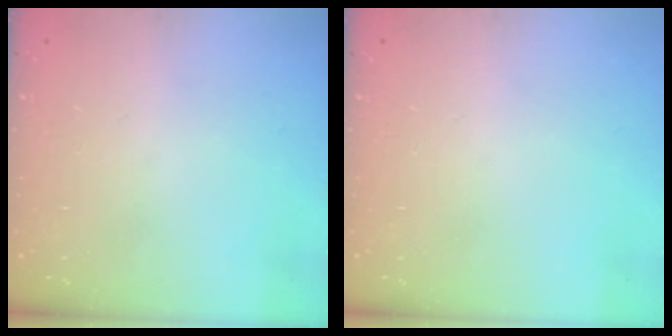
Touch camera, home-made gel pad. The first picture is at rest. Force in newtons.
{"total": 0.0}